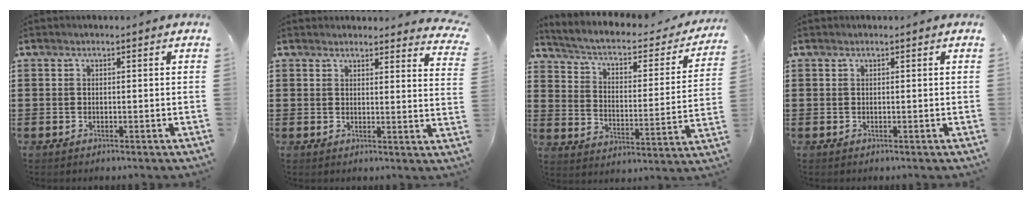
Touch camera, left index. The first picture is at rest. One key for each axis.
{"total": 2.9, "fx": 2.9, "fy": 0.2, "fz": 0.3, "tx": -0.002, "ty": -0.018, "tz": 0.051}
{"total": 3.5, "fx": 2.3, "fy": 1.2, "fz": 2.3, "tx": -0.060, "ty": -0.023, "tz": 0.028}
{"total": 0.0}